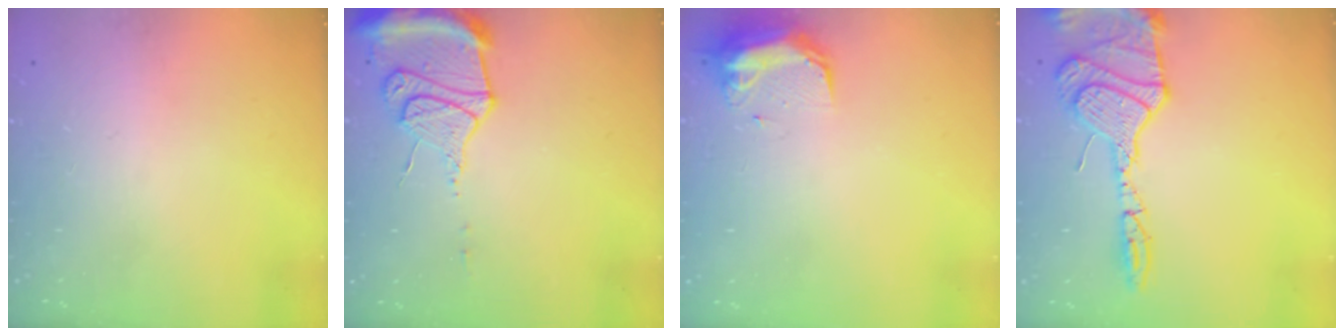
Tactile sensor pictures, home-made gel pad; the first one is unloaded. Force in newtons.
{"total": 14.1, "press": 14.1, "slide": 1.3}
{"total": 9.7, "press": 9.7, "slide": 0.7}
{"total": 18.6, "press": 18.4, "slide": 3.1}